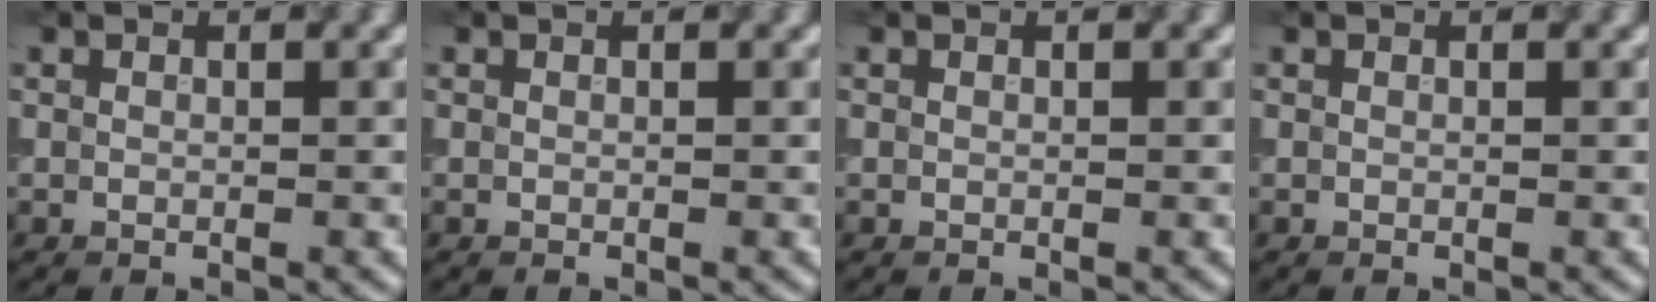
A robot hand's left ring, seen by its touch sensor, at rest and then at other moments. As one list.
[{"total": 0.0}, {"total": 0.0}, {"total": 0.0}]